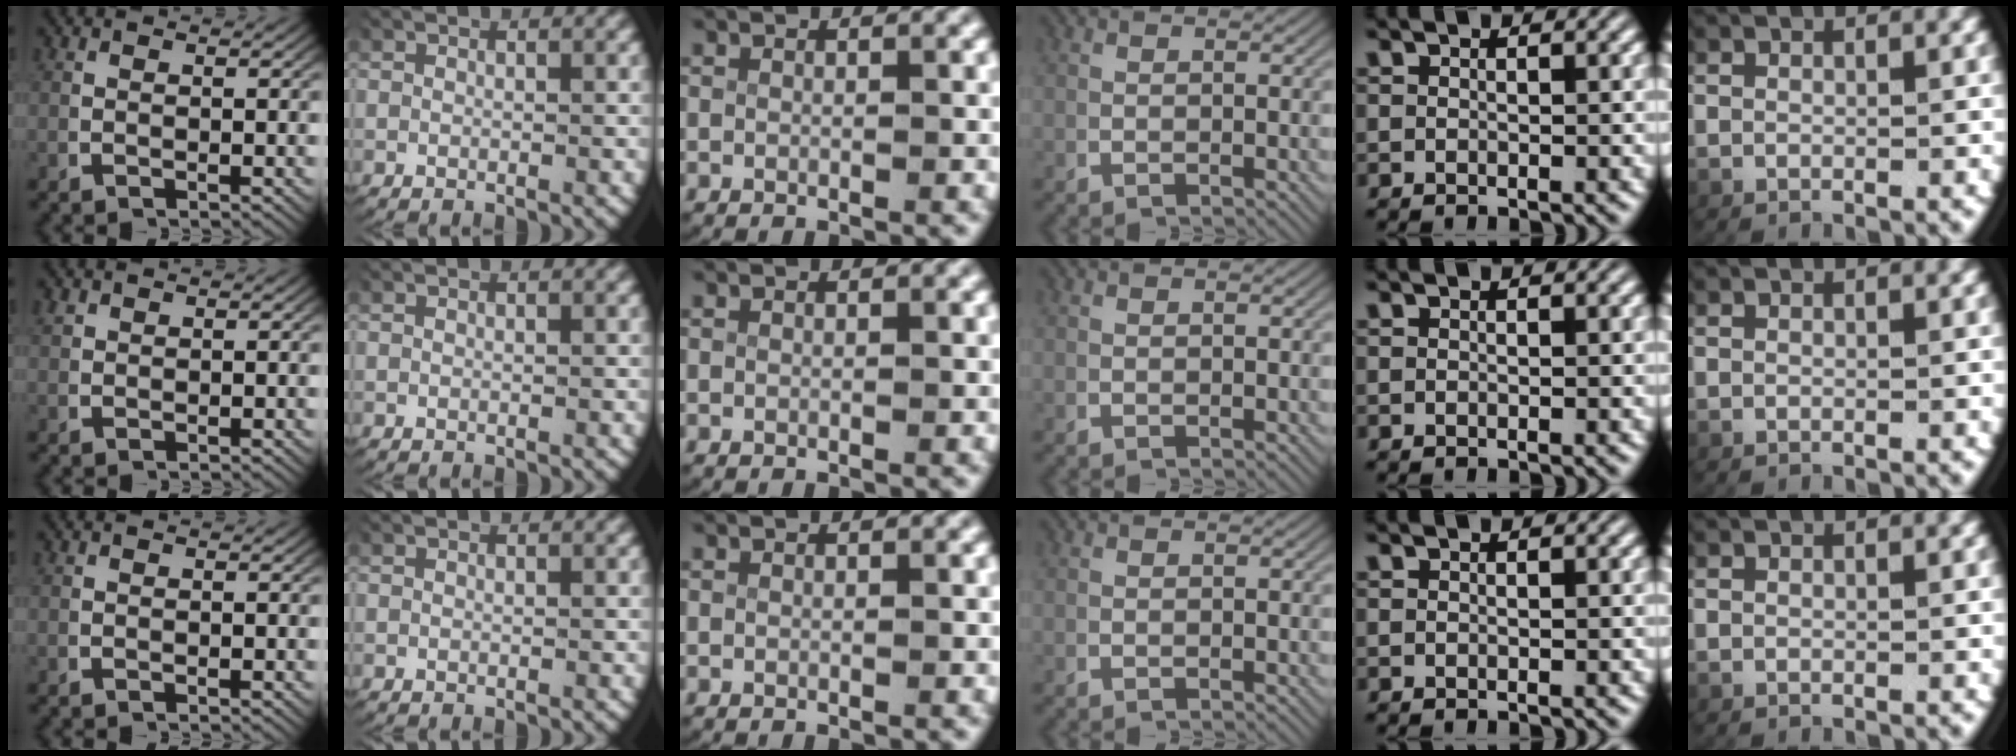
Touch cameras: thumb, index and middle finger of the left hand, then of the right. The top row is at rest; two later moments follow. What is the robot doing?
{"motion": "lift_and_place", "object": "paper towel"}